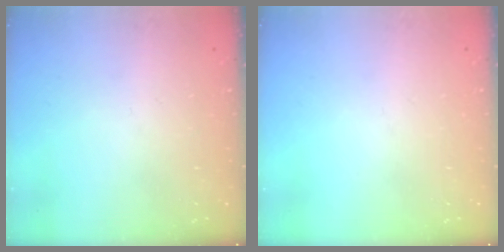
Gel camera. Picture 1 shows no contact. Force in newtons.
{"total": 0.0}